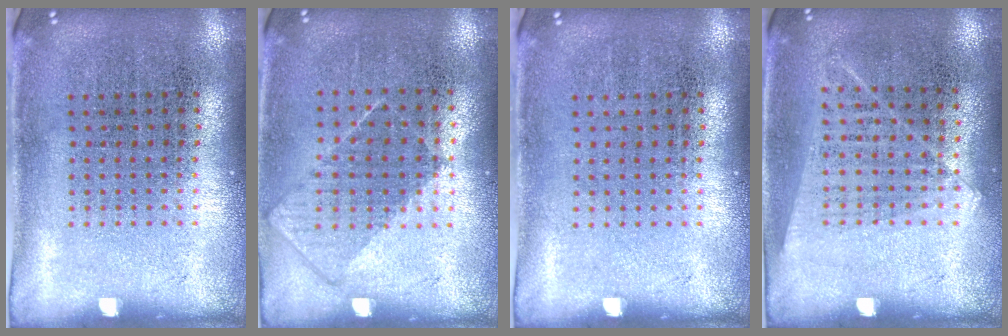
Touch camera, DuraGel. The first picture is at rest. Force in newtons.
{"total": 0.9, "press": 0.7, "slide": 0.5}
{"total": 0.0}
{"total": 1.1, "press": 1.0, "slide": 0.6}